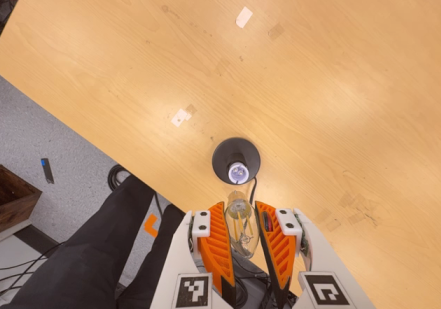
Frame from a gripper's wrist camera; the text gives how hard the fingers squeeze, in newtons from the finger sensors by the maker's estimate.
{"total": 14.7, "left": 16.9, "right": 12.6}